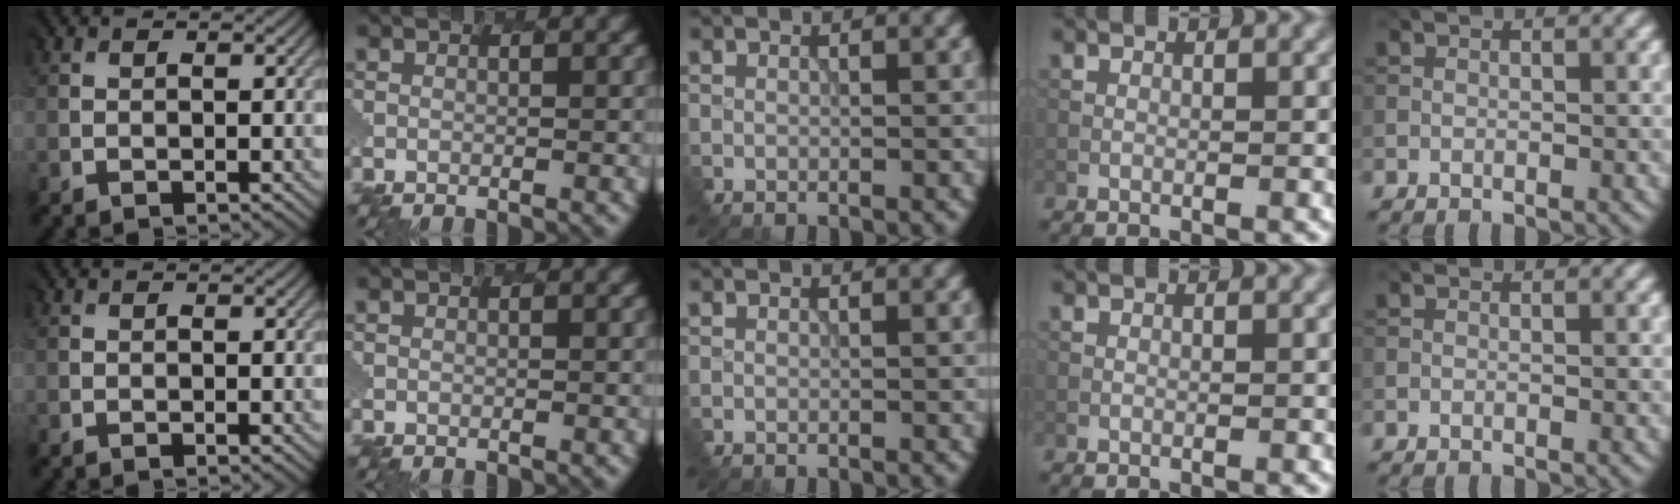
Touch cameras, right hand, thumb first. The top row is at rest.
{}